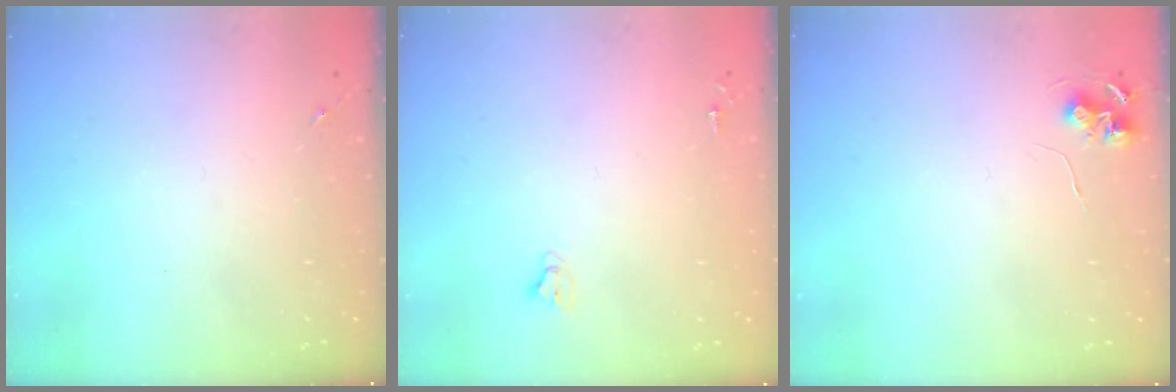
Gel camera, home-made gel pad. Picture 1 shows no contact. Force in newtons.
{"total": 2.7, "press": 2.7, "slide": 0.2}
{"total": 6.0, "press": 6.0, "slide": 0.4}